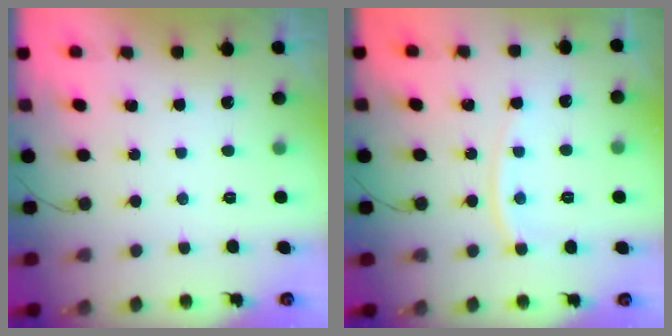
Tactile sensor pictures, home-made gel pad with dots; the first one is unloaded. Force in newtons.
{"total": 8.0, "press": 7.9, "slide": 1.0}